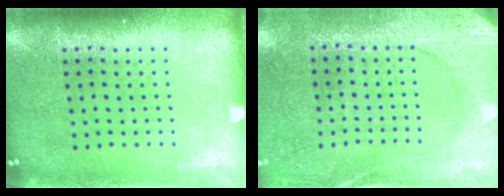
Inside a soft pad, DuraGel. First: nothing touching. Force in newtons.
{"total": 2.6, "press": 2.5, "slide": 0.6}